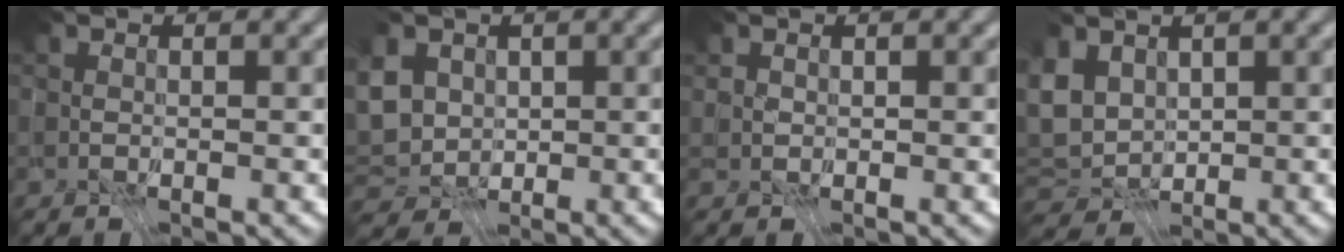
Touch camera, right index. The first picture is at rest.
{"total": 3.3, "force": [-0.4, 2.2, 2.3], "torque": [-0.047, -0.002, -0.005]}
{"total": 1.0, "force": [0.5, 0.8, 0.2], "torque": [-0.010, 0.003, 0.006]}
{"total": 2.7, "force": [-0.1, 1.2, 2.4], "torque": [-0.050, -0.003, -0.001]}